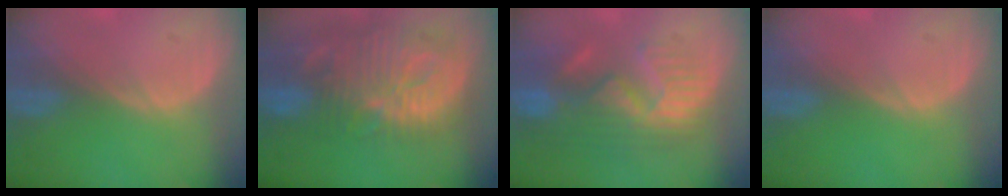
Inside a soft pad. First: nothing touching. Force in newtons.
{"total": 14.0, "press": 12.2, "slide": 6.8}
{"total": 11.1, "press": 9.8, "slide": 5.2}
{"total": 0.0}